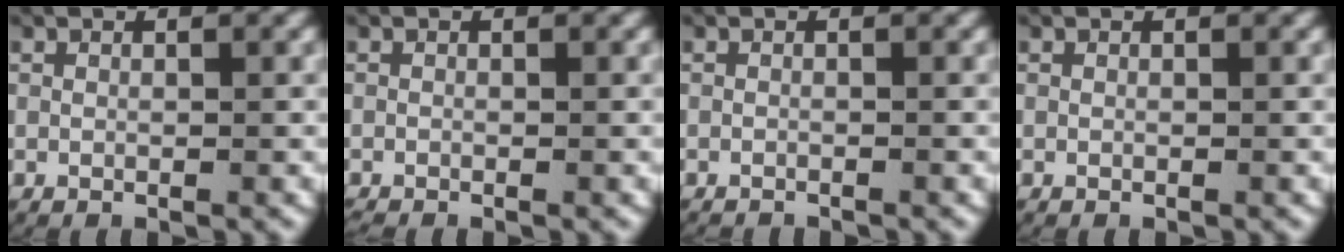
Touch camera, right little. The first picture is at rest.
{"total": 0.7, "force": [-0.7, 0.2, 0.1], "torque": [-0.009, -0.010, -0.008]}
{"total": 0.9, "force": [-0.9, 0.0, 0.0], "torque": [-0.007, -0.008, -0.012]}
{"total": 0.0}